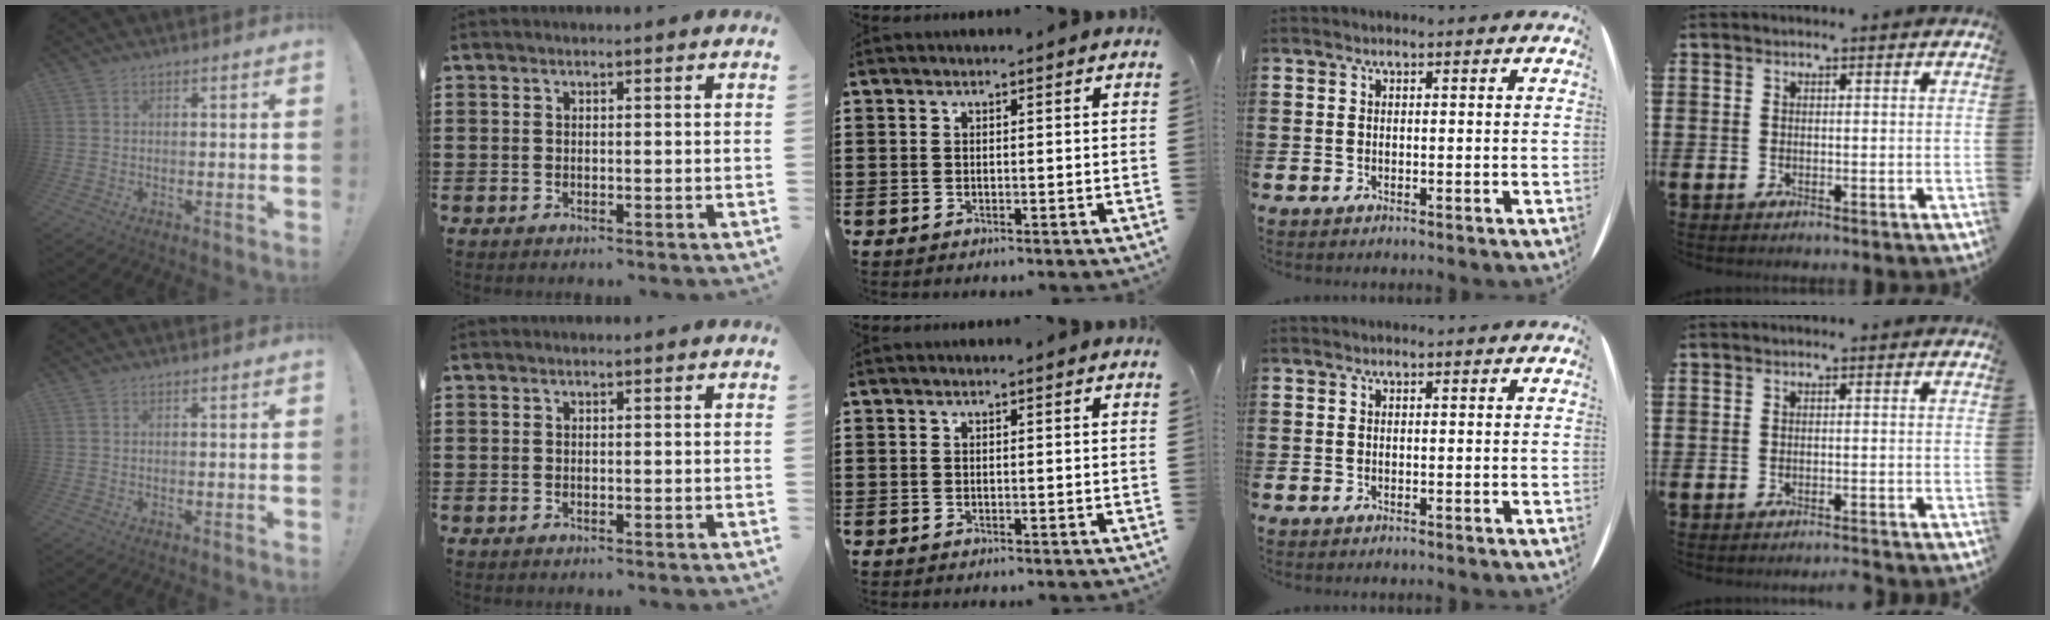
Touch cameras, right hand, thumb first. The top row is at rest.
{"little": {"total": 0.9, "force": [-0.9, -0.2, 0.1], "torque": [0.000, 0.001, -0.019]}}